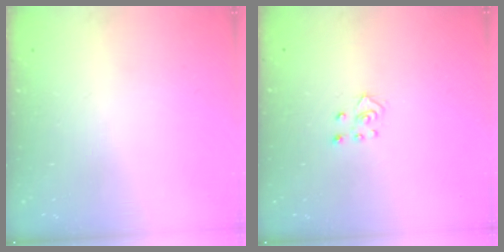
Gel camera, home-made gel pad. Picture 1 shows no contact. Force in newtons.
{"total": 3.0, "press": 3.0, "slide": 0.3}